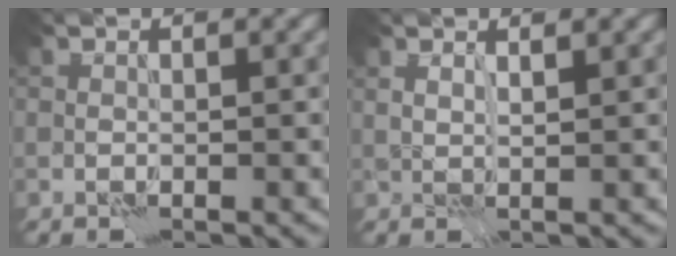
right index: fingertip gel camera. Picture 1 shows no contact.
{"total": 1.7, "force": [1.6, -0.7, -0.2], "torque": [-0.001, -0.003, 0.031]}